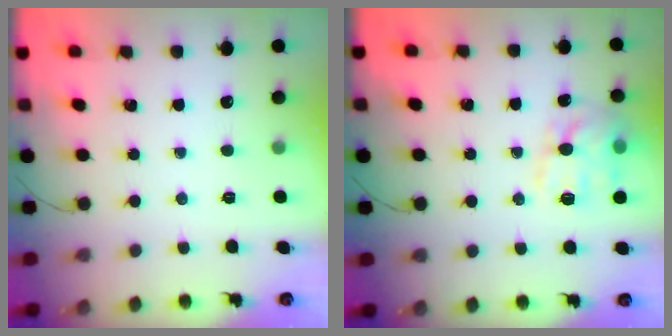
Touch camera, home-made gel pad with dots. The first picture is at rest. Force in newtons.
{"total": 12.9, "press": 12.9, "slide": 0.2}